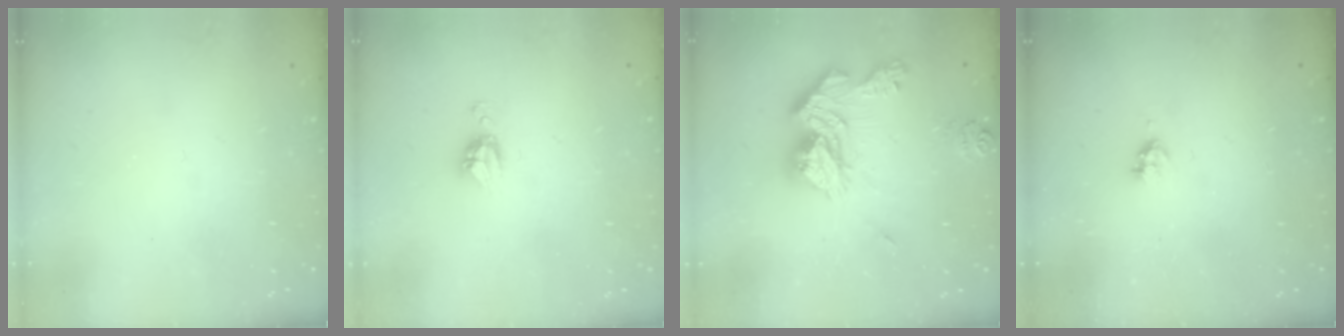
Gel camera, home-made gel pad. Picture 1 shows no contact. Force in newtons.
{"total": 5.4, "press": 5.4, "slide": 0.5}
{"total": 16.0, "press": 16.0, "slide": 1.5}
{"total": 4.2, "press": 4.1, "slide": 0.6}